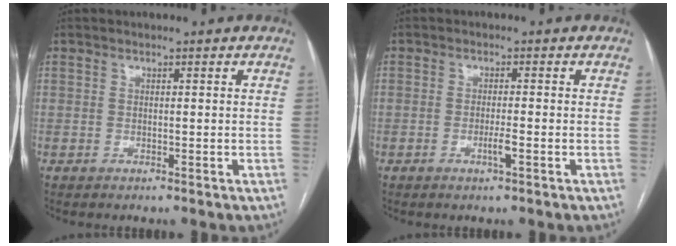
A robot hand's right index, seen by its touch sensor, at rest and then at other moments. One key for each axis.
{"total": 2.0, "fx": -0.8, "fy": 0.0, "fz": 1.9, "tx": -0.038, "ty": -0.002, "tz": -0.012}